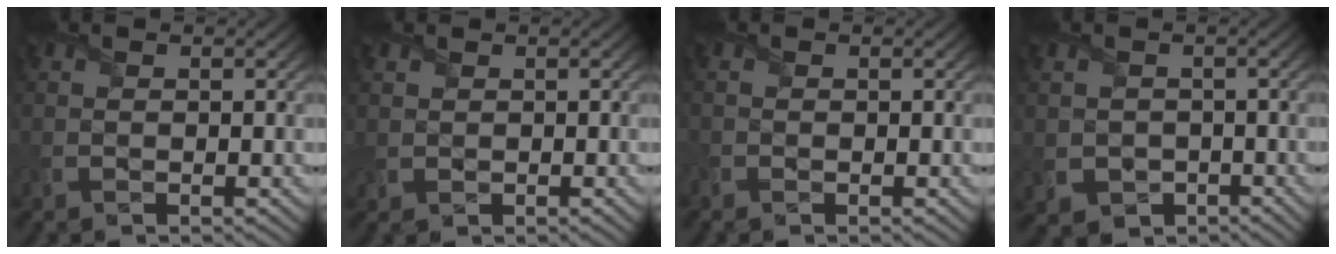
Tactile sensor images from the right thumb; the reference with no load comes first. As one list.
[{"total": 1.2, "force": [0.6, 1.1, -0.1], "torque": [-0.012, -0.001, 0.008]}, {"total": 0.9, "force": [-0.5, 0.7, 0.1], "torque": [-0.011, -0.003, -0.012]}, {"total": 2.4, "force": [-0.8, 2.3, 0.3], "torque": [-0.028, -0.012, -0.018]}]